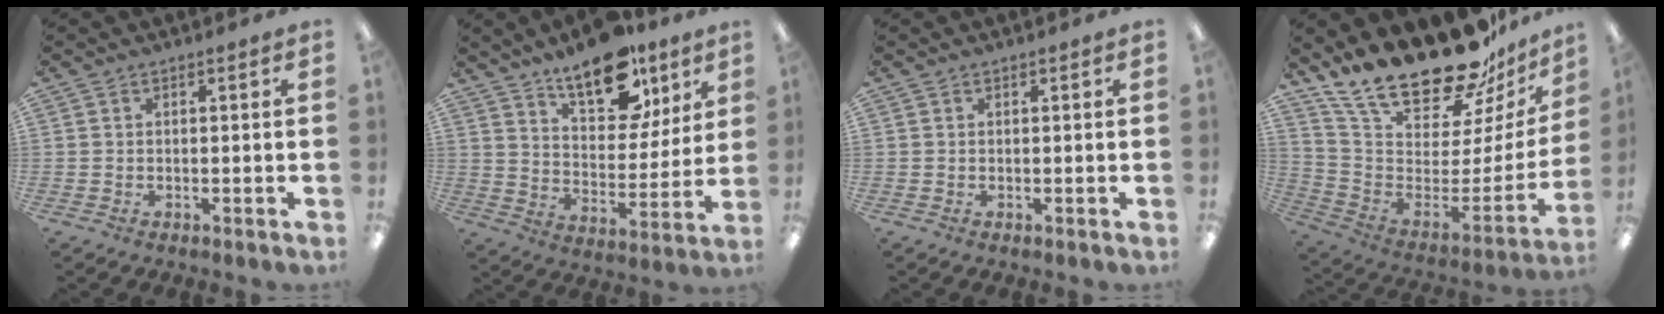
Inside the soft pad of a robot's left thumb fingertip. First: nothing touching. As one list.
[{"total": 17.1, "force": [12.3, 8.0, 8.7], "torque": [-0.129, -0.070, 0.214]}, {"total": 0.0}, {"total": 23.8, "force": [19.9, 7.3, 10.7], "torque": [-0.181, -0.157, 0.356]}]